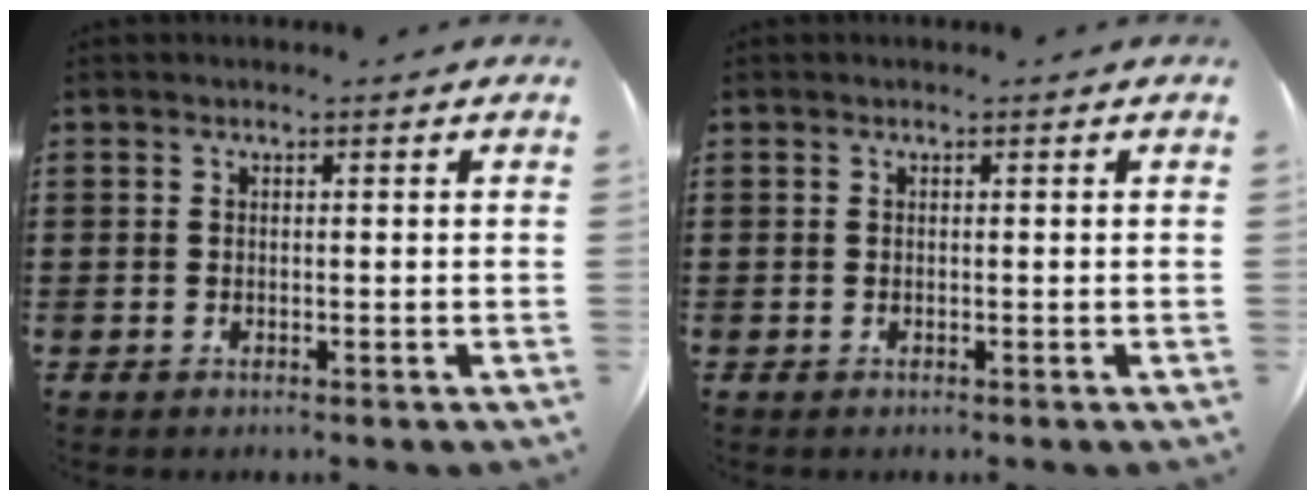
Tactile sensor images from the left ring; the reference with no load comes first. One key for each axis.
{"total": 0.0}